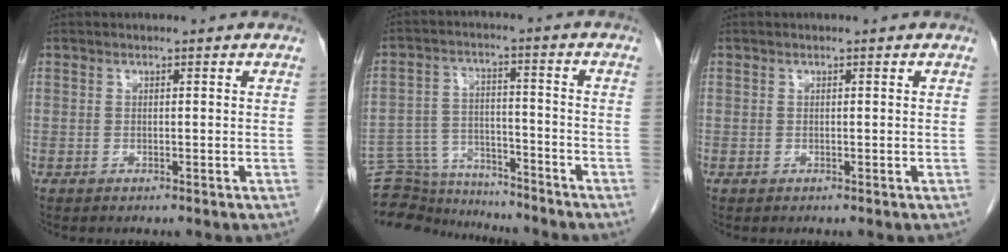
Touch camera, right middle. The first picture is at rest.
{"total": 13.9, "force": [-13.4, 3.0, 2.2], "torque": [-0.041, 0.031, -0.211]}
{"total": 0.0}